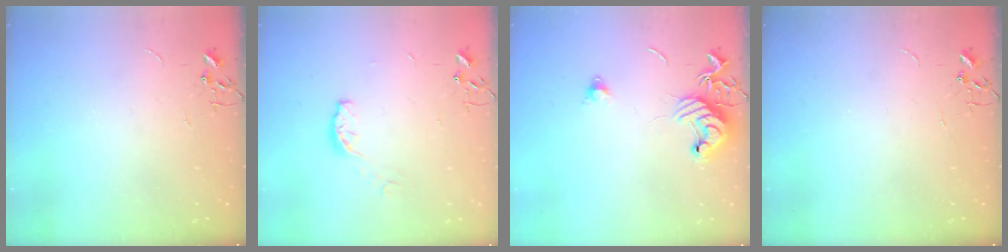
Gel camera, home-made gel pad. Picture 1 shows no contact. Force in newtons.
{"total": 6.2, "press": 6.2, "slide": 0.3}
{"total": 11.3, "press": 11.2, "slide": 1.1}
{"total": 0.0}